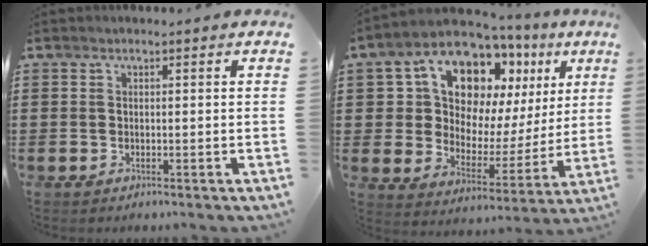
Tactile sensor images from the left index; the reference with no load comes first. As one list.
[{"total": 11.9, "force": [6.9, 7.5, 6.0], "torque": [-0.138, -0.040, 0.125]}]